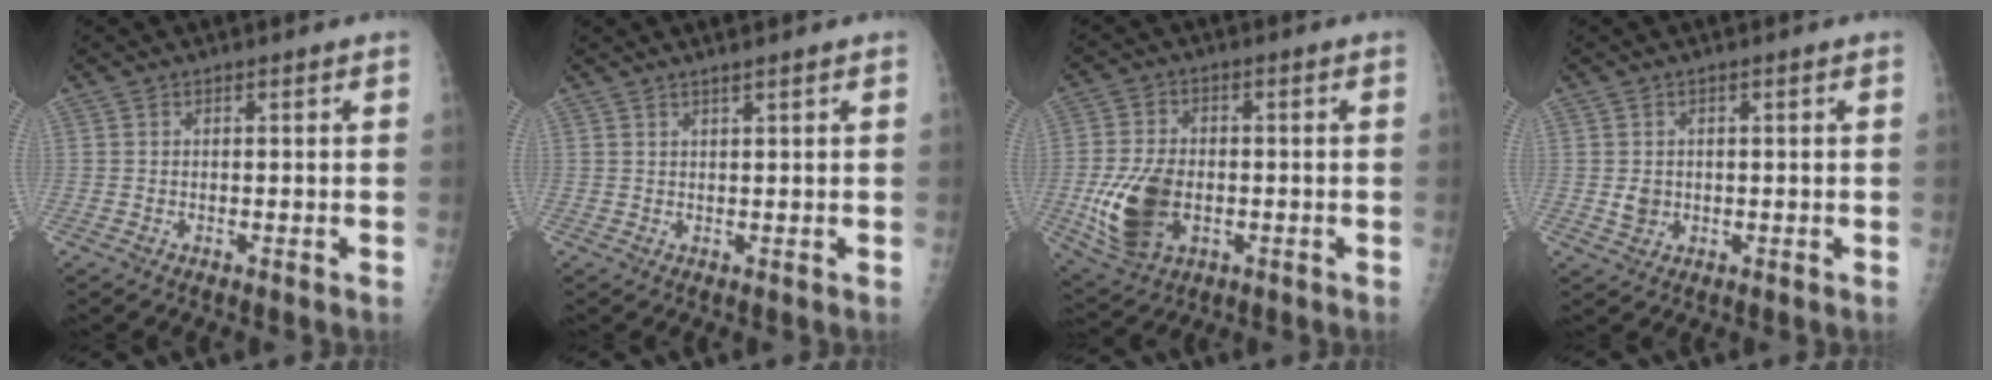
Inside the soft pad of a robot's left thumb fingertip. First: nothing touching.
{"total": 1.6, "force": [1.2, 0.0, 1.1], "torque": [-0.018, -0.004, 0.023]}
{"total": 12.5, "force": [-2.5, 8.0, 9.3], "torque": [-0.174, 0.002, -0.035]}
{"total": 2.6, "force": [-0.1, 2.3, 1.3], "torque": [-0.013, 0.000, 0.003]}